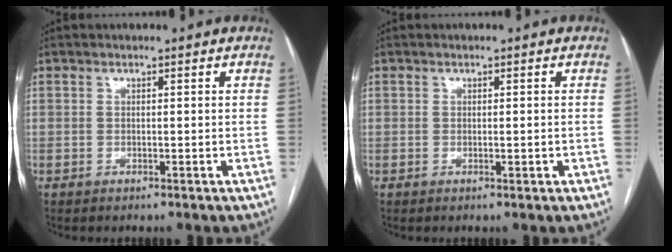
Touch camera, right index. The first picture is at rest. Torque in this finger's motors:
{"motor_torque": [-0.28, 0.25, 0.00, 0.01]}